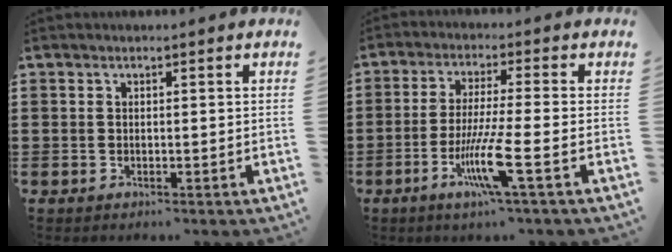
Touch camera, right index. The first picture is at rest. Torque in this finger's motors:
{"motor_torque": [1.33, -0.09, 0.46, 0.19]}